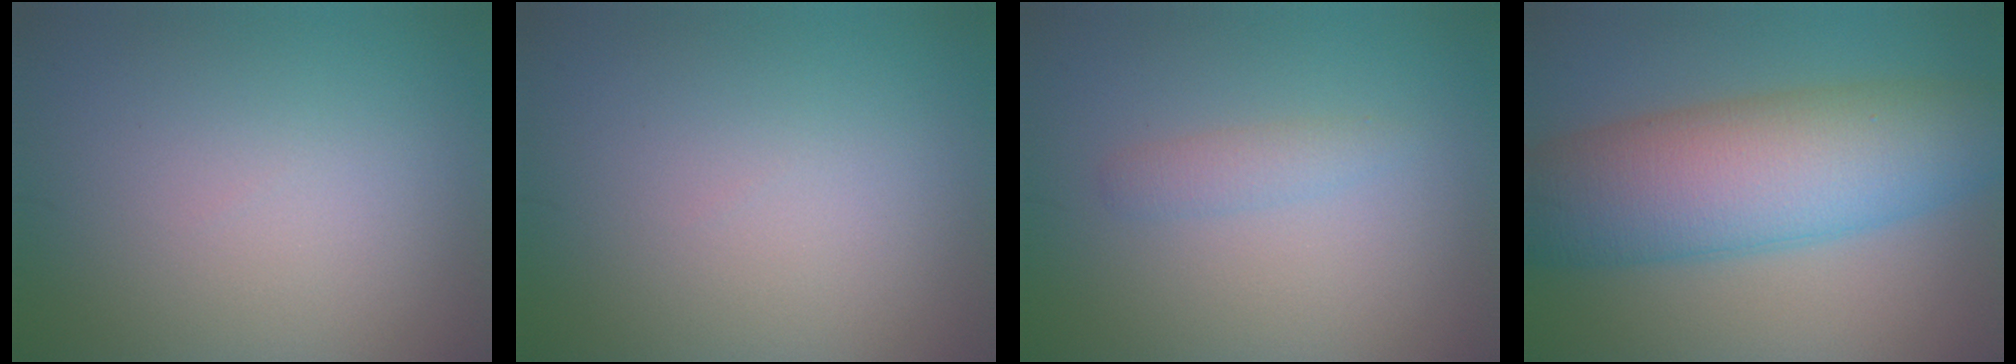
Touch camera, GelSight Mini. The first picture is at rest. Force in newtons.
{"total": 0.0}
{"total": 1.3, "press": 1.3, "slide": 0.0}
{"total": 10.7, "press": 10.7, "slide": 0.1}